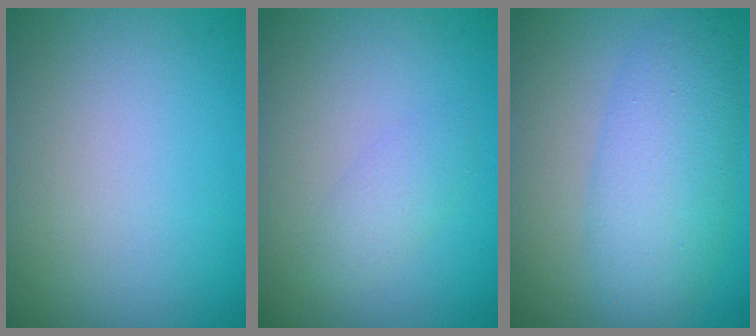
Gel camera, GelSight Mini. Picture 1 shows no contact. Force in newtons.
{"total": 1.6, "press": 1.6, "slide": 0.0}
{"total": 5.7, "press": 5.7, "slide": 0.3}